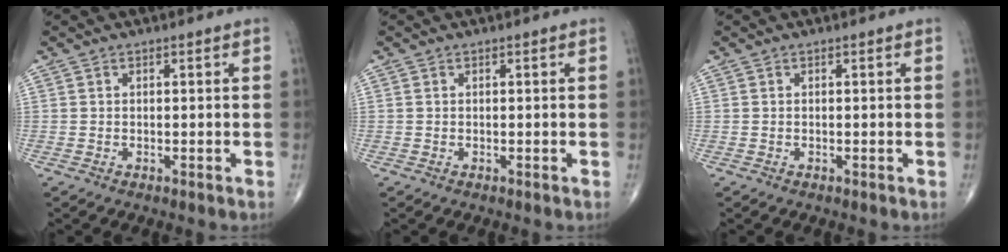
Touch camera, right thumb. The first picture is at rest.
{"total": 0.0}
{"total": 0.0}